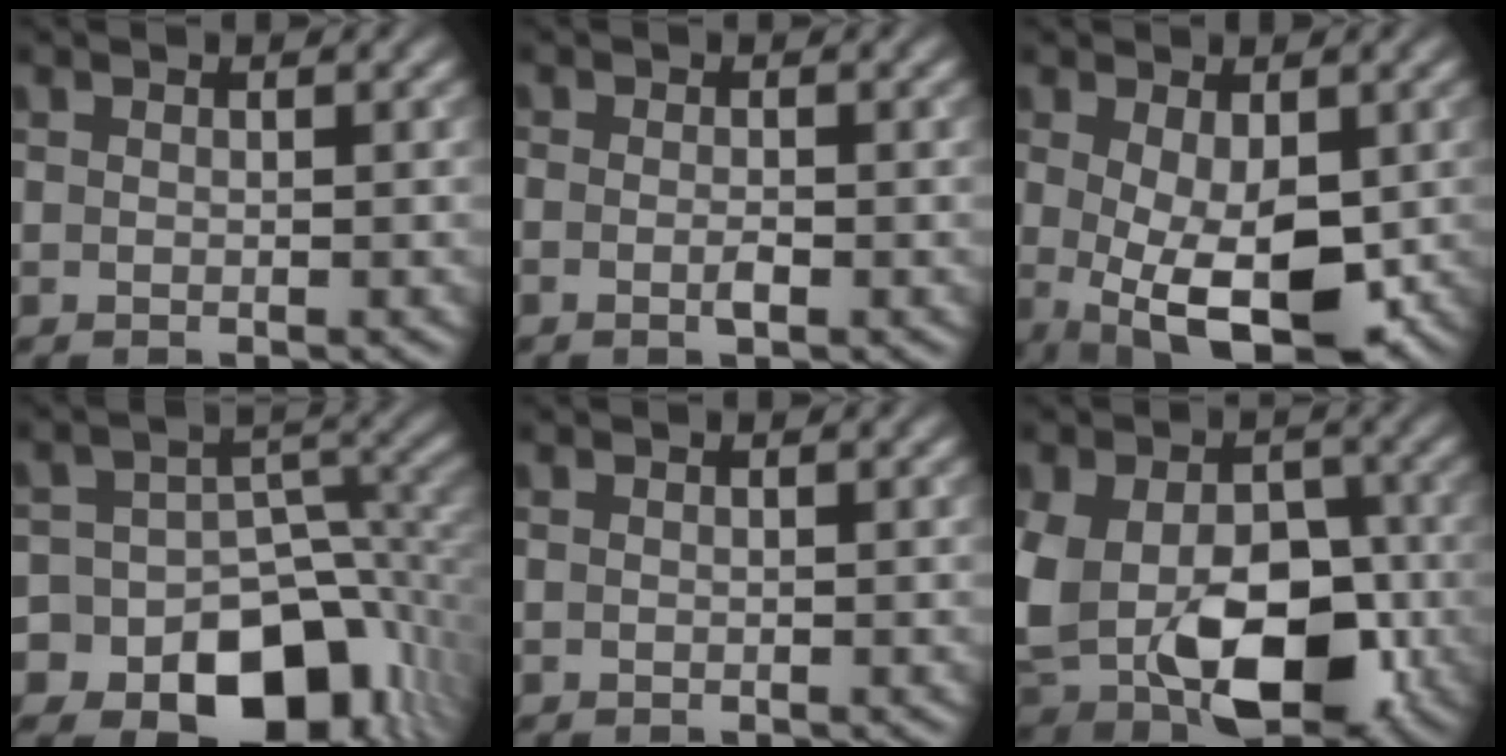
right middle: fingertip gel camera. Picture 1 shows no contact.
{"total": 1.1, "force": [-0.5, 0.3, 1.0], "torque": [-0.020, -0.004, -0.011]}
{"total": 8.0, "force": [-1.3, 3.9, 6.8], "torque": [-0.130, -0.021, -0.008]}
{"total": 14.6, "force": [-8.3, 10.0, 6.6], "torque": [-0.096, -0.002, -0.122]}
{"total": 0.0}
{"total": 13.7, "force": [-2.5, 9.1, 9.9], "torque": [-0.189, -0.038, -0.034]}